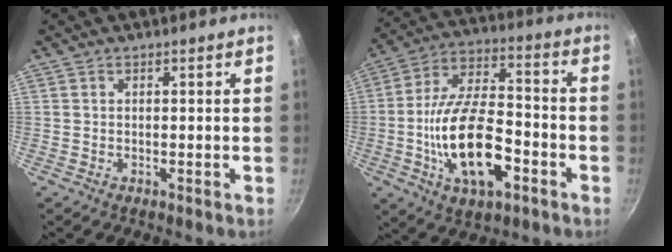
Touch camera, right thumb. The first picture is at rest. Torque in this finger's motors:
{"motor_torque": [0.44, 0.72, 2.12, -0.66, 0.69]}